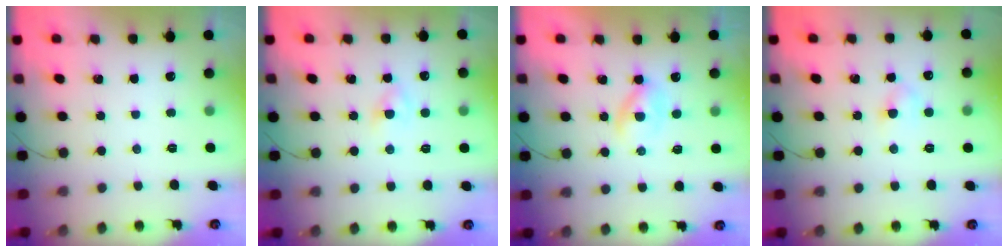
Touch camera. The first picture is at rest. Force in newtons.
{"total": 1.9, "press": 1.7, "slide": 0.8}
{"total": 2.4, "press": 2.2, "slide": 1.0}
{"total": 3.1, "press": 2.9, "slide": 1.1}